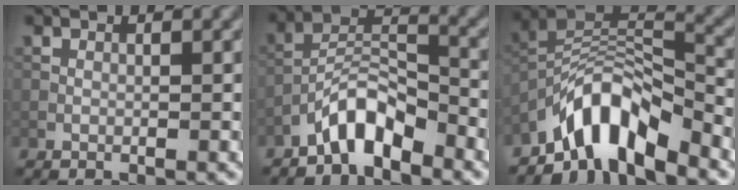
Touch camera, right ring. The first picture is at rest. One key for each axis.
{"total": 5.0, "fx": -3.8, "fy": 1.5, "fz": 2.9, "tx": -0.047, "ty": 0.016, "tz": -0.075}
{"total": 7.3, "fx": -5.5, "fy": 2.4, "fz": 4.1, "tx": -0.056, "ty": 0.003, "tz": -0.107}